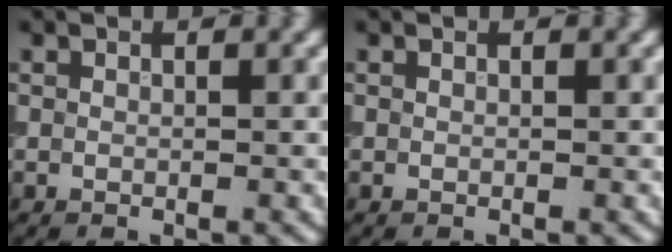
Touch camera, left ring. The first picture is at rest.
{"total": 0.0}